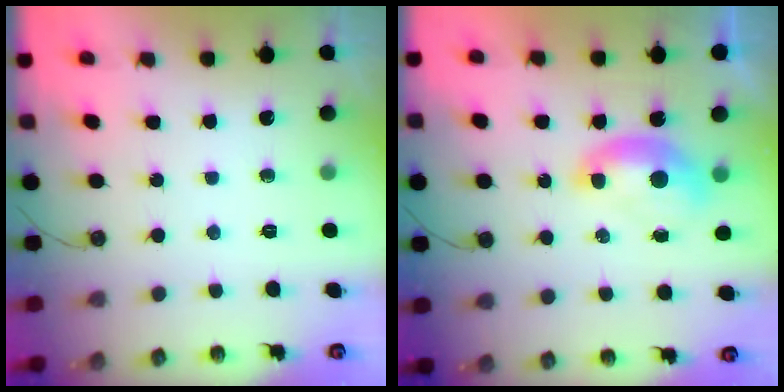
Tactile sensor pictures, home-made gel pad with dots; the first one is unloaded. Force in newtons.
{"total": 1.4, "press": 1.4, "slide": 0.4}